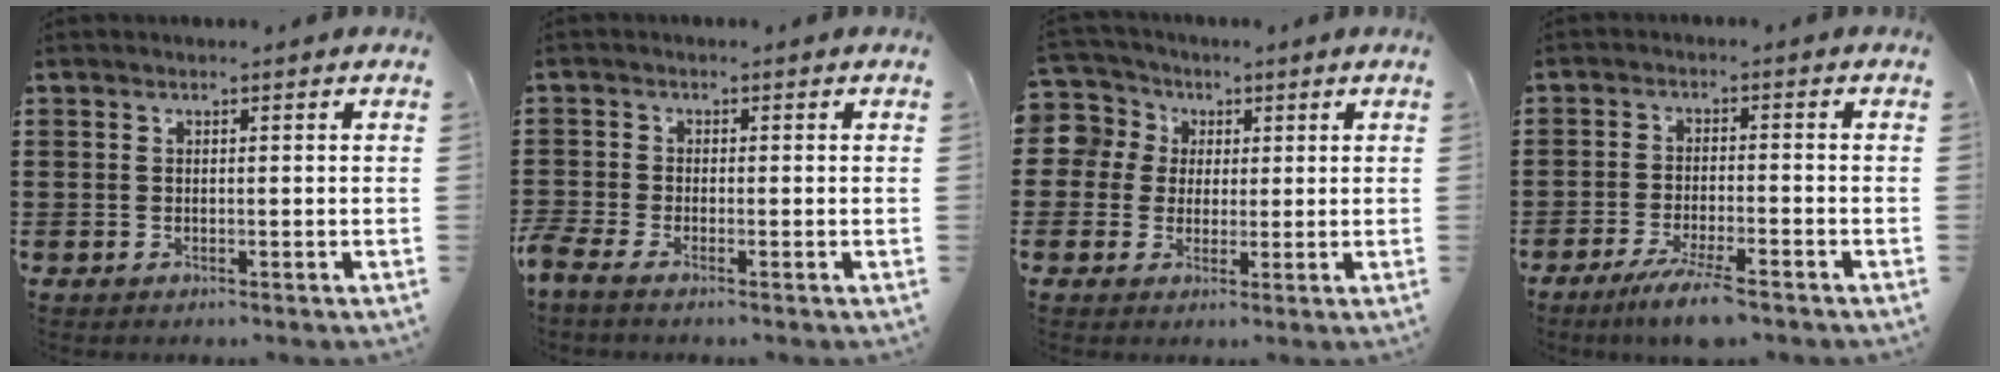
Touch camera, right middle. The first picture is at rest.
{"total": 1.6, "force": [-1.3, 0.5, 0.7], "torque": [-0.029, 0.000, -0.031]}
{"total": 5.2, "force": [1.0, 5.1, -0.1], "torque": [-0.040, 0.004, 0.011]}
{"total": 5.5, "force": [-4.2, 0.3, 3.5], "torque": [-0.067, -0.012, -0.076]}